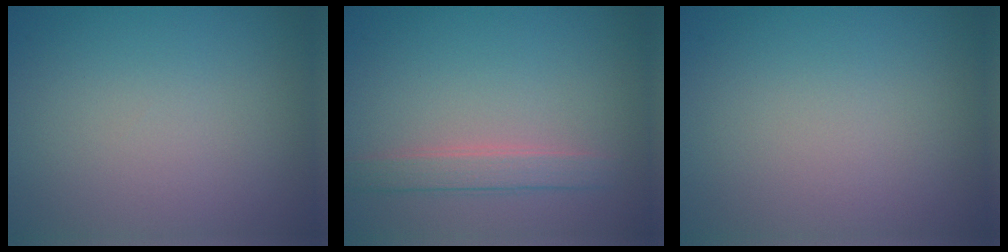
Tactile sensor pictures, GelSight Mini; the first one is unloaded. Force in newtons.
{"total": 2.3, "press": 2.3, "slide": 0.3}
{"total": 0.0}